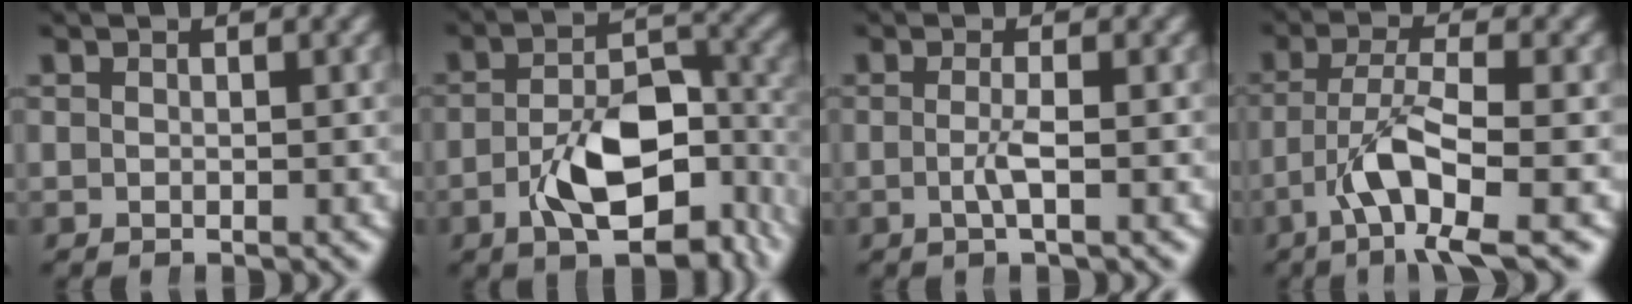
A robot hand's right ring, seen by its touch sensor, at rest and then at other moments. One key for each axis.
{"total": 8.3, "fx": -3.5, "fy": 4.3, "fz": 6.1, "tx": -0.100, "ty": -0.018, "tz": -0.048}
{"total": 1.8, "fx": -0.7, "fy": -0.2, "fz": 1.7, "tx": -0.038, "ty": -0.007, "tz": -0.011}
{"total": 5.8, "fx": -2.1, "fy": 1.5, "fz": 5.2, "tx": -0.098, "ty": -0.019, "tz": -0.026}